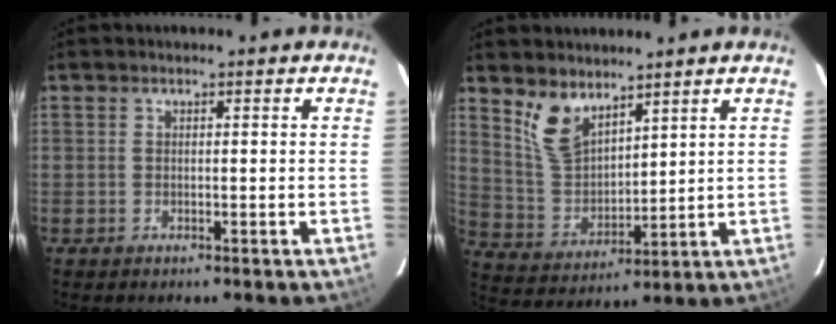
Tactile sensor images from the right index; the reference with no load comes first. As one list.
[{"total": 8.6, "force": [6.0, 4.1, 4.6], "torque": [-0.090, 0.000, 0.133]}]